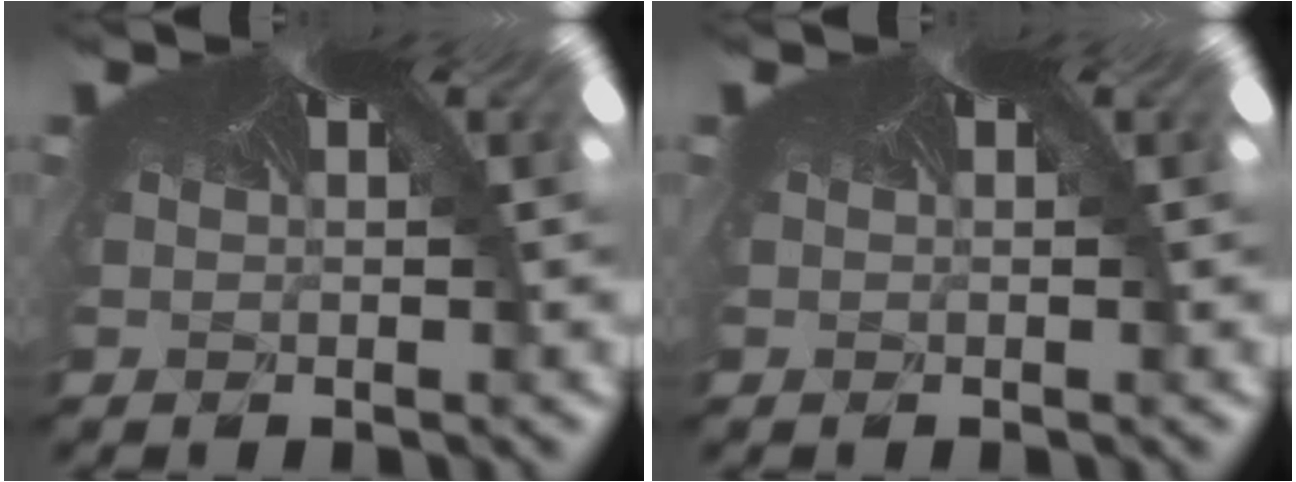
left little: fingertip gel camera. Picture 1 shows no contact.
{"total": 0.0}